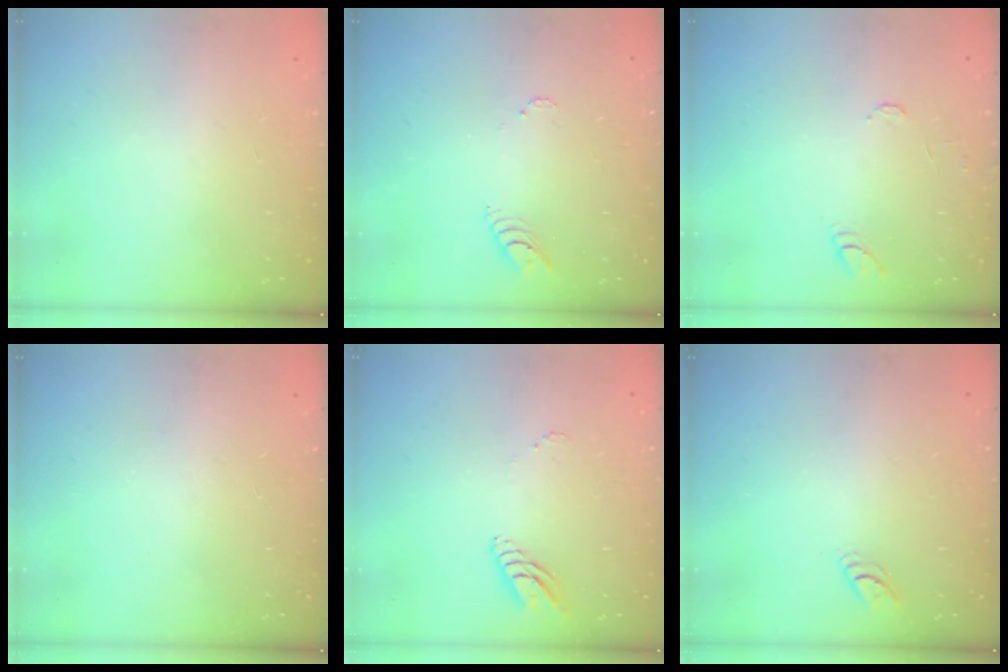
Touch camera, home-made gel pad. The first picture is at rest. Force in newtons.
{"total": 3.8, "press": 3.8, "slide": 0.2}
{"total": 6.5, "press": 6.5, "slide": 0.5}
{"total": 0.0}
{"total": 8.7, "press": 8.6, "slide": 1.1}
{"total": 3.8, "press": 3.8, "slide": 0.1}